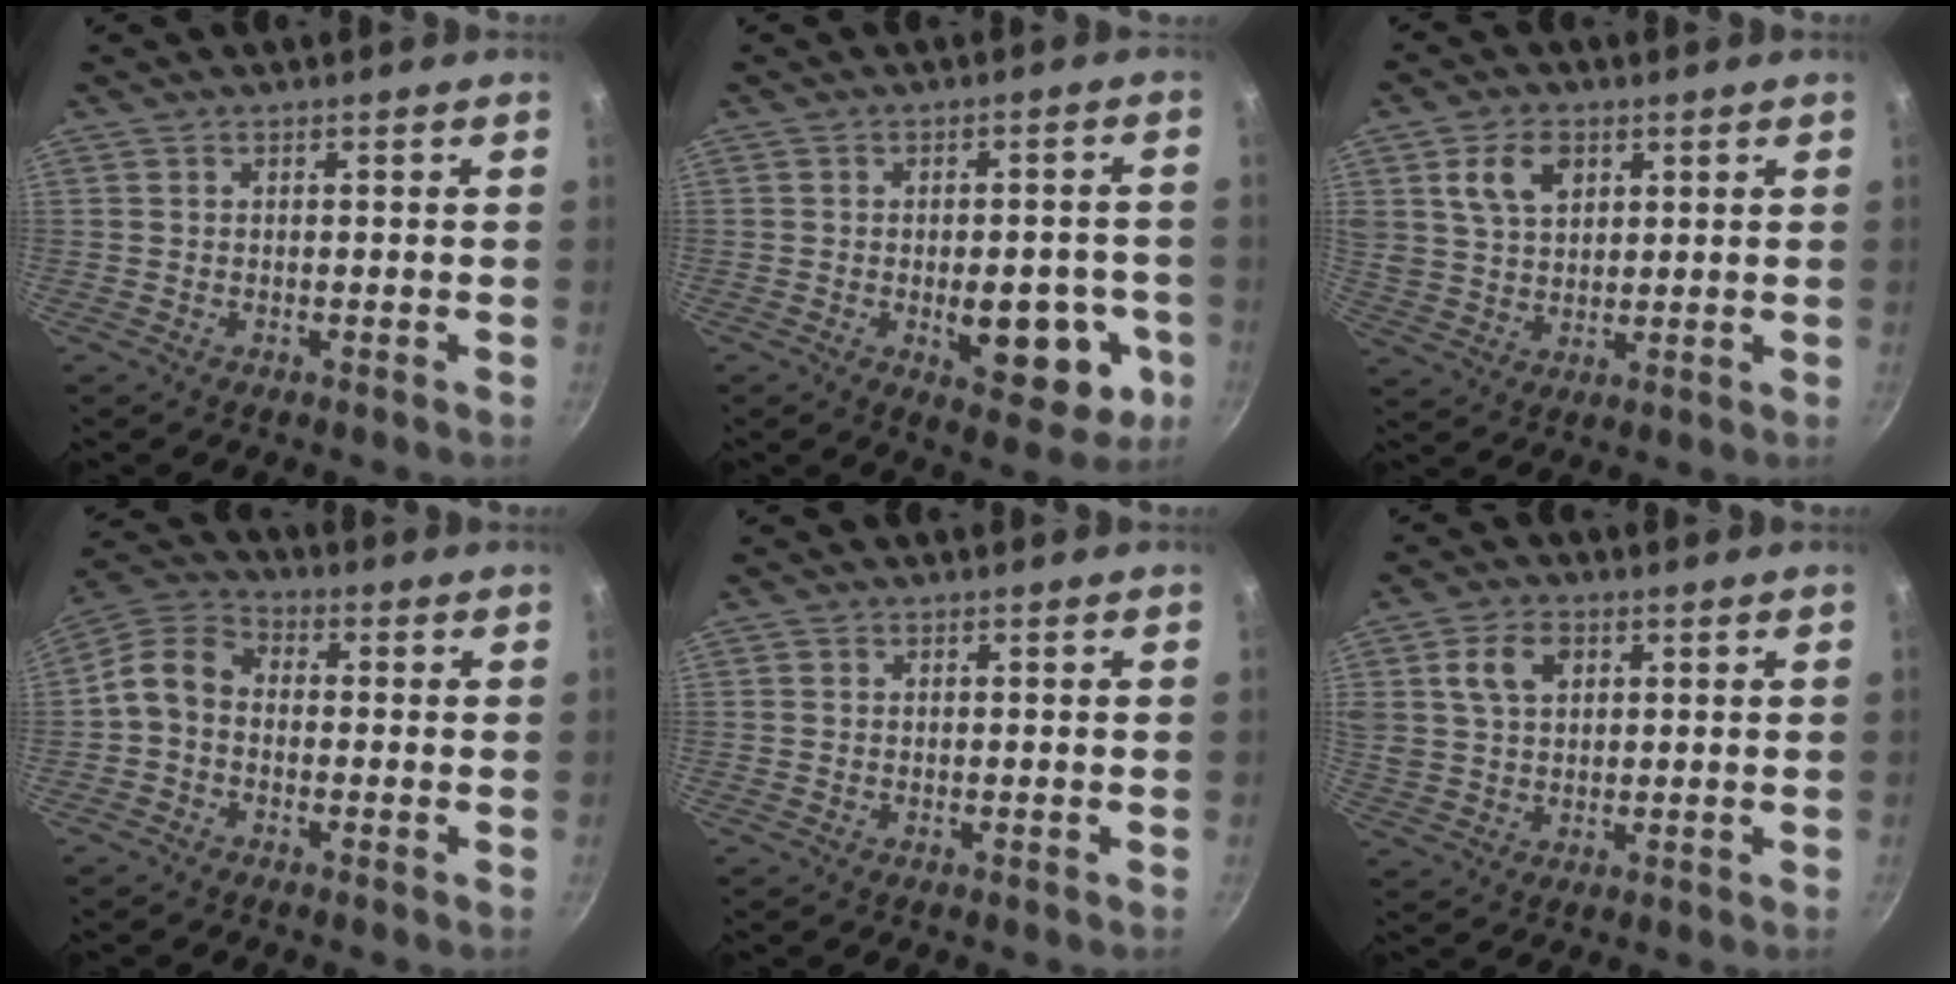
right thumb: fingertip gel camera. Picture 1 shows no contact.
{"total": 13.1, "force": [-3.3, 6.6, 10.9], "torque": [-0.101, 0.008, -0.036]}
{"total": 8.7, "force": [3.6, 6.0, 5.2], "torque": [-0.080, -0.009, 0.068]}
{"total": 7.3, "force": [-1.4, 5.6, 4.5], "torque": [-0.087, 0.036, -0.048]}
{"total": 0.6, "force": [0.1, 0.6, 0.1], "torque": [0.000, 0.001, -0.001]}
{"total": 7.8, "force": [2.8, 5.5, 4.8], "torque": [-0.076, 0.001, 0.049]}